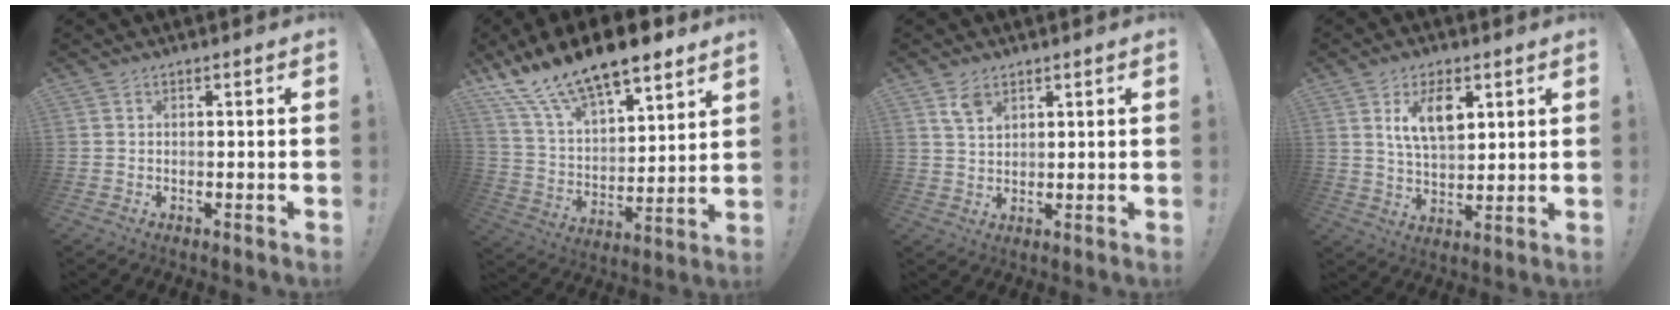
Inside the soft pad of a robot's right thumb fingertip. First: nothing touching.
{"total": 16.5, "force": [12.8, 5.6, 8.7], "torque": [-0.183, -0.096, 0.230]}
{"total": 5.1, "force": [3.4, 2.7, 2.7], "torque": [-0.046, -0.014, 0.065]}
{"total": 10.4, "force": [4.8, 5.8, 7.2], "torque": [-0.116, -0.011, 0.087]}